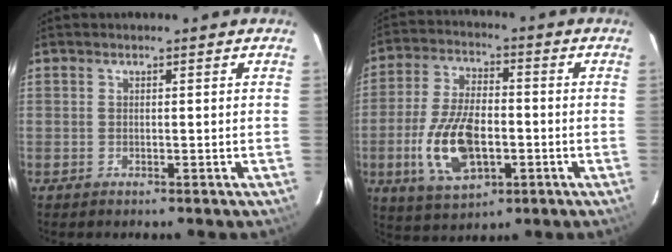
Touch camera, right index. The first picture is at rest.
{"total": 14.3, "force": [-3.6, 7.2, 11.8], "torque": [-0.245, -0.003, -0.059]}